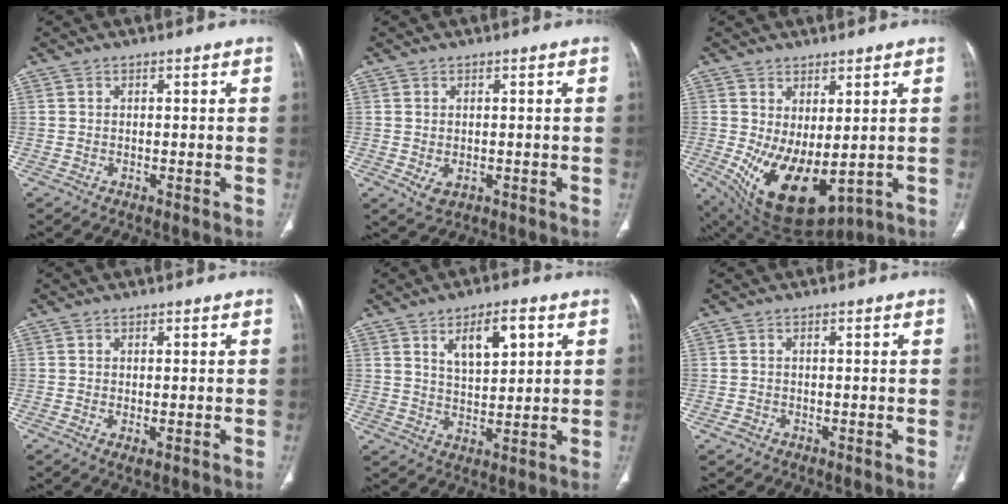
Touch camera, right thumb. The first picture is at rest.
{"total": 2.7, "force": [-0.5, 1.9, 1.9], "torque": [-0.033, -0.003, 0.003]}
{"total": 14.0, "force": [-1.2, 6.8, 12.2], "torque": [-0.203, -0.024, 0.012]}
{"total": 1.4, "force": [-0.3, 0.5, 1.2], "torque": [-0.027, -0.006, -0.001]}
{"total": 8.6, "force": [3.7, 3.8, 6.7], "torque": [-0.095, -0.016, 0.066]}
{"total": 0.9, "force": [-0.4, 0.8, 0.3], "torque": [-0.005, 0.003, -0.007]}